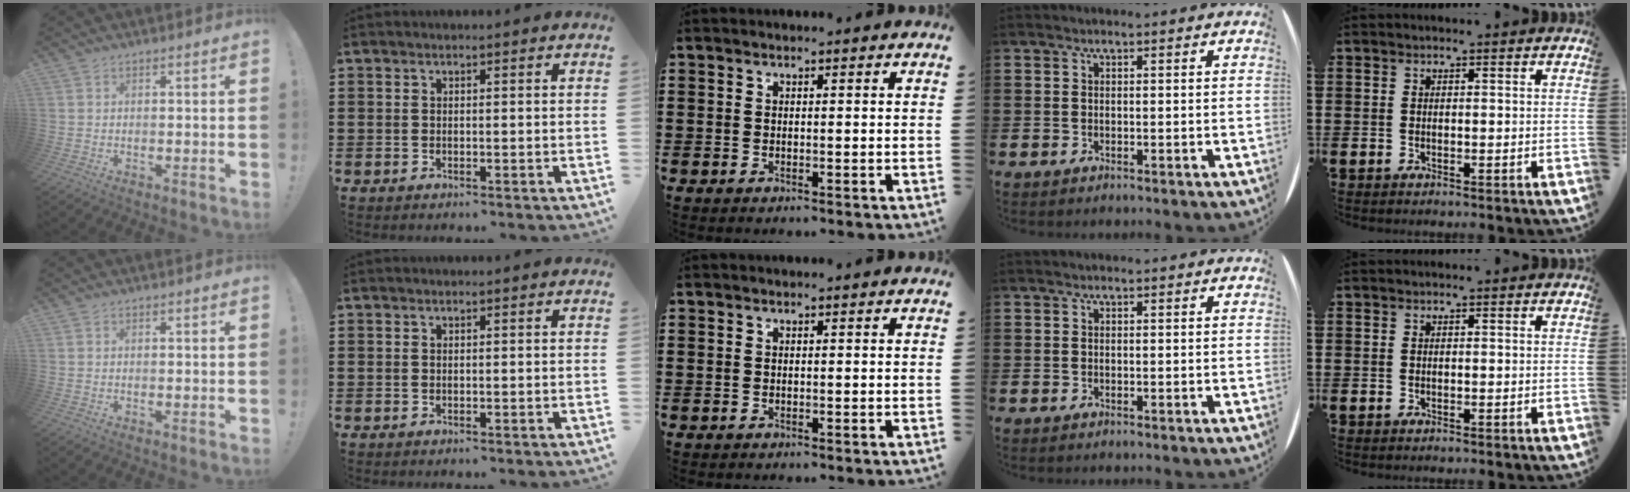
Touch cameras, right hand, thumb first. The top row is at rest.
{}